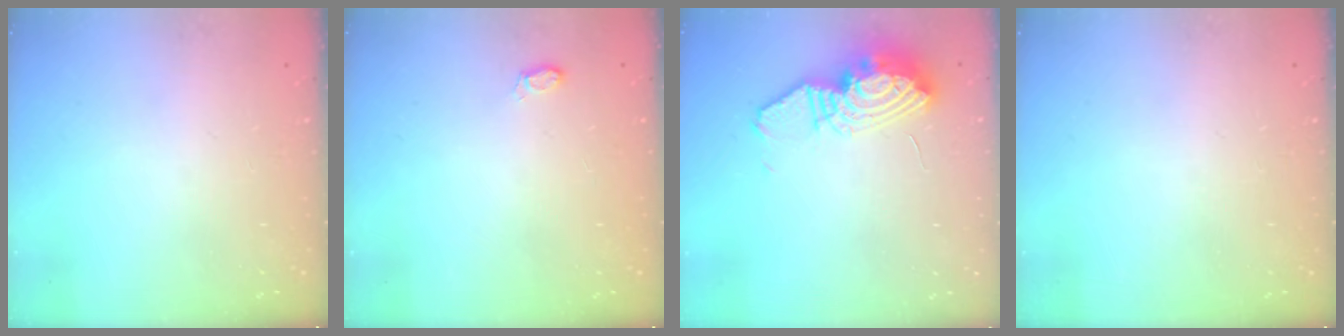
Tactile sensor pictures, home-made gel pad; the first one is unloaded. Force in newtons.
{"total": 4.5, "press": 4.5, "slide": 0.6}
{"total": 15.2, "press": 15.1, "slide": 1.2}
{"total": 0.0}